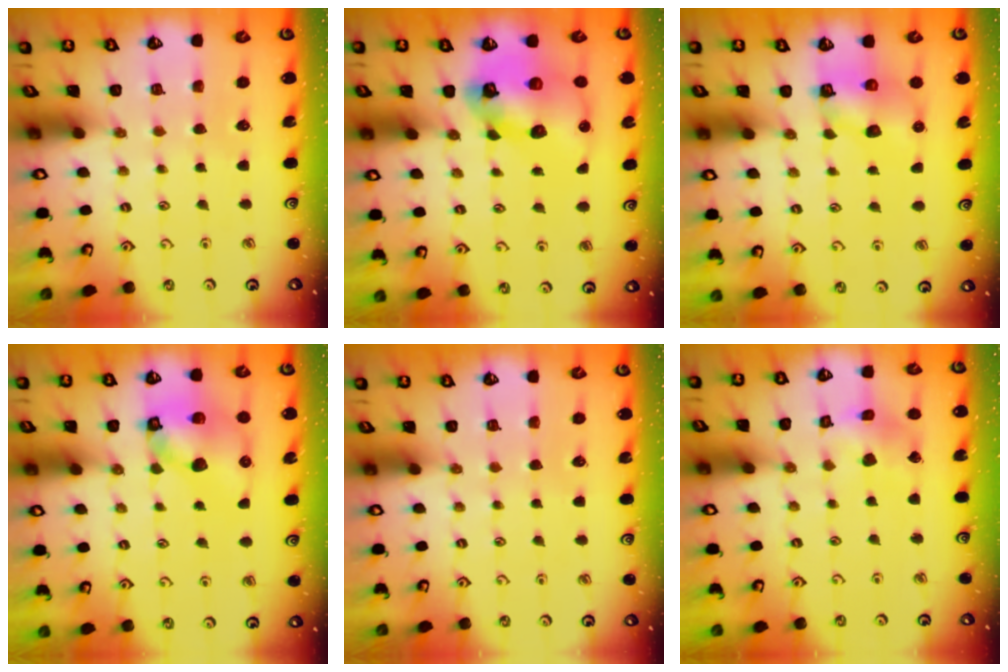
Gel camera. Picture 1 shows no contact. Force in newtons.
{"total": 12.8, "press": 12.7, "slide": 1.8}
{"total": 8.3, "press": 8.3, "slide": 0.5}
{"total": 11.1, "press": 11.0, "slide": 1.8}
{"total": 0.0}
{"total": 5.2, "press": 5.2, "slide": 0.4}